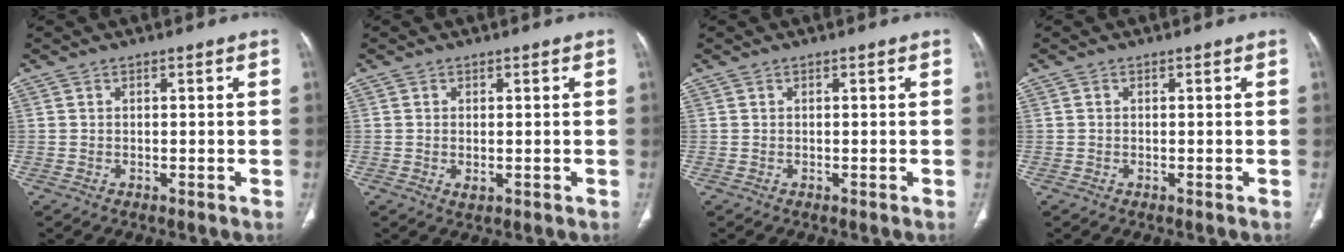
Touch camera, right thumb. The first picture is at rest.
{"total": 1.1, "force": [-0.2, 0.6, 0.9], "torque": [-0.020, -0.006, 0.001]}
{"total": 0.0}
{"total": 0.0}